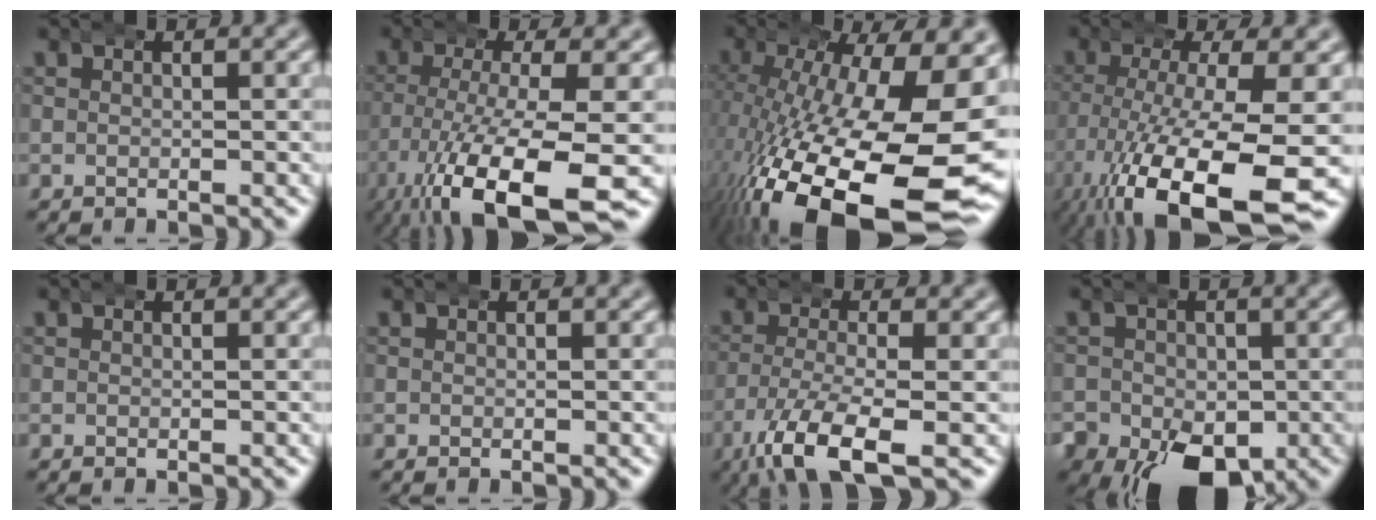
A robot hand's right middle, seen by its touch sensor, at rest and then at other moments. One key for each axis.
{"total": 10.5, "fx": -5.6, "fy": 3.3, "fz": 8.3, "tx": -0.163, "ty": -0.047, "tz": -0.059}
{"total": 17.1, "fx": -5.2, "fy": 7.7, "fz": 14.4, "tx": -0.257, "ty": -0.059, "tz": -0.040}
{"total": 12.3, "fx": -6.0, "fy": 4.6, "fz": 9.7, "tx": -0.202, "ty": -0.063, "tz": -0.055}
{"total": 0.0}
{"total": 0.0}
{"total": 7.6, "fx": -4.8, "fy": 2.5, "fz": 5.4, "tx": -0.119, "ty": -0.033, "tz": -0.060}
{"total": 9.6, "fx": -4.1, "fy": 6.2, "fz": 6.0, "tx": -0.112, "ty": -0.054, "tz": -0.042}